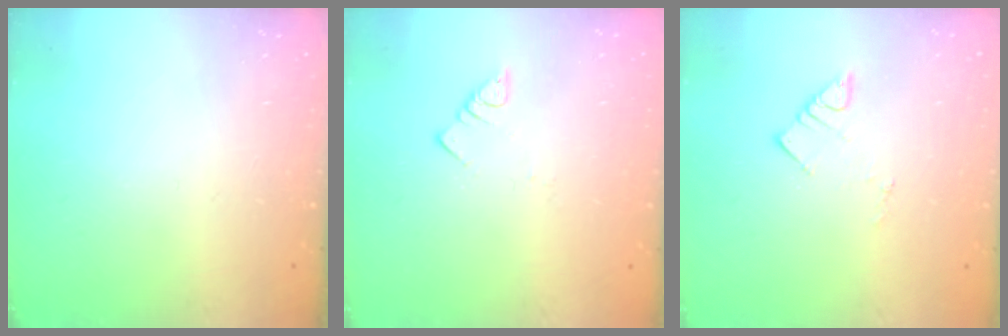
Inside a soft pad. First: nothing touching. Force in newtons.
{"total": 3.4, "press": 3.3, "slide": 0.3}
{"total": 4.2, "press": 4.1, "slide": 0.5}